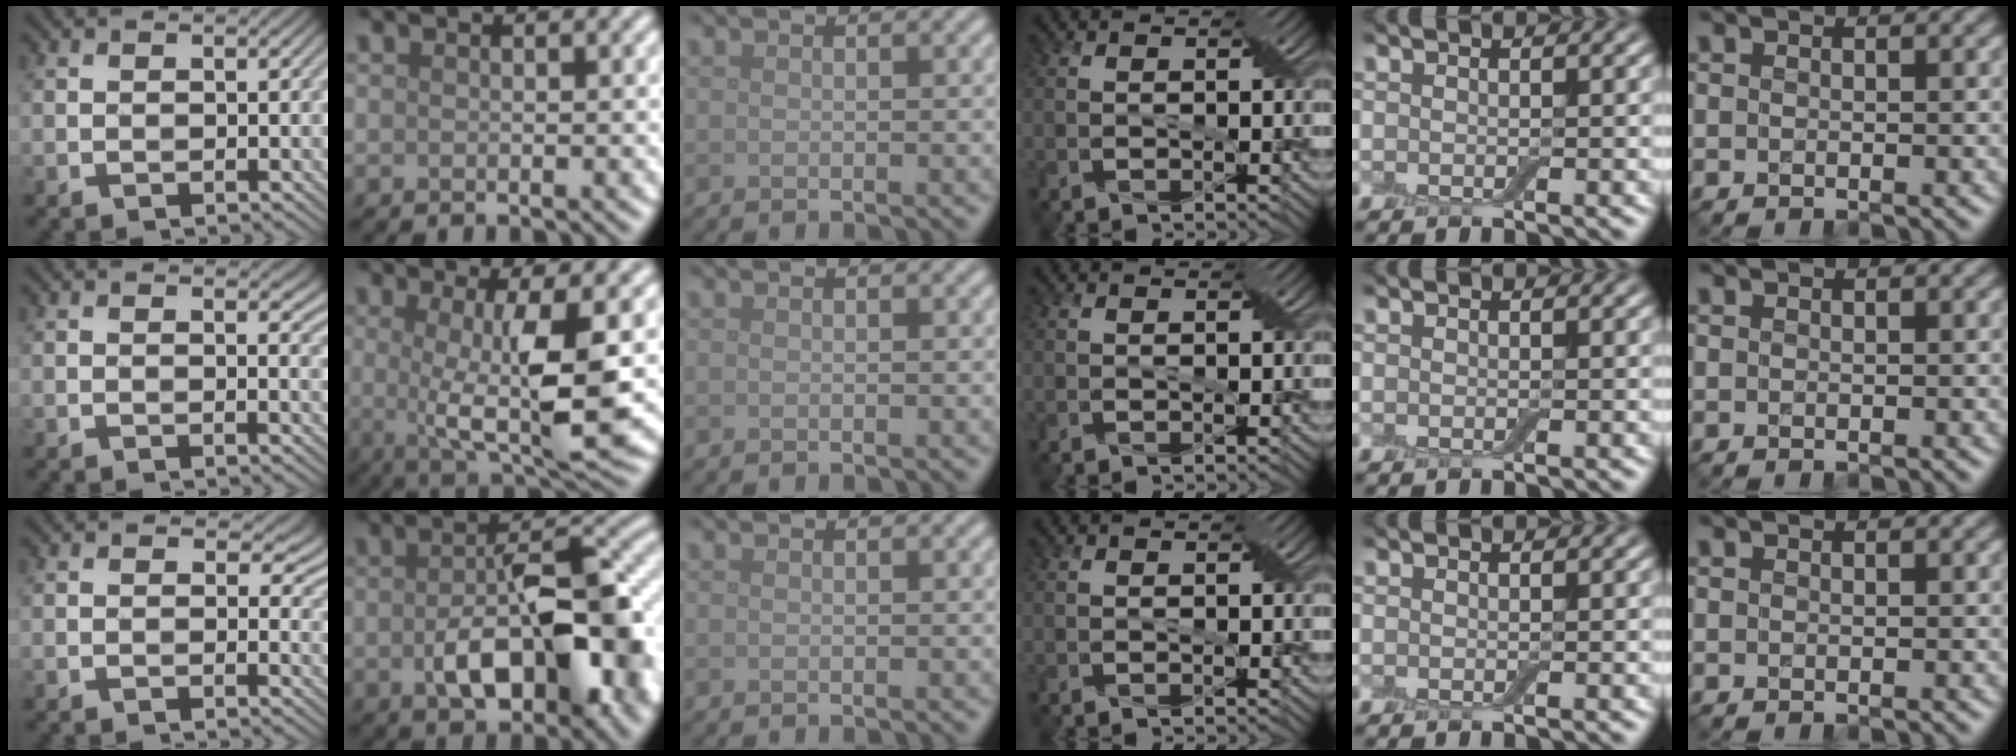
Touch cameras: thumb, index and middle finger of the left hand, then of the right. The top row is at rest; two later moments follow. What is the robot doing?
{"motion": "wrap", "object": "cling film"}